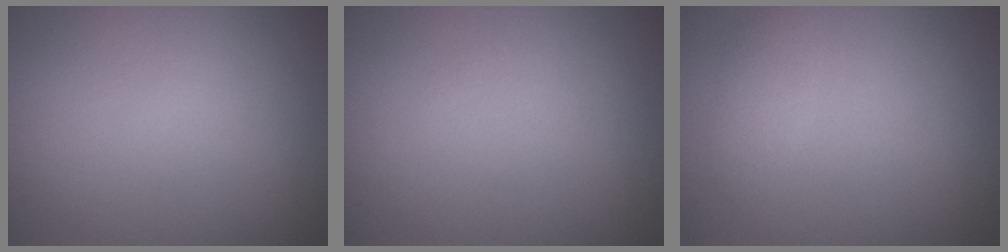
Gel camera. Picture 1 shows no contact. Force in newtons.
{"total": 0.0}
{"total": 1.3, "press": 1.3, "slide": 0.1}